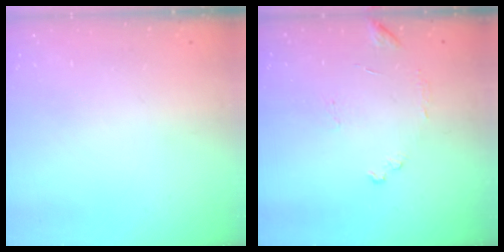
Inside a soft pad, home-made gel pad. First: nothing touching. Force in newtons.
{"total": 8.1, "press": 8.0, "slide": 0.4}